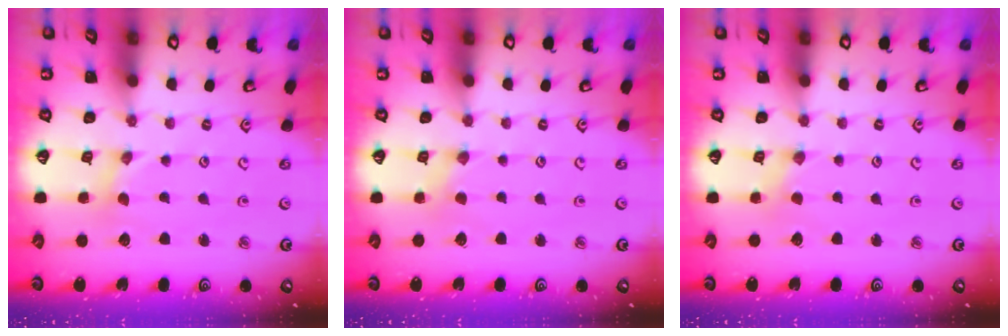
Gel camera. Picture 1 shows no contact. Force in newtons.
{"total": 1.0, "press": 0.9, "slide": 0.2}
{"total": 1.0, "press": 0.9, "slide": 0.2}